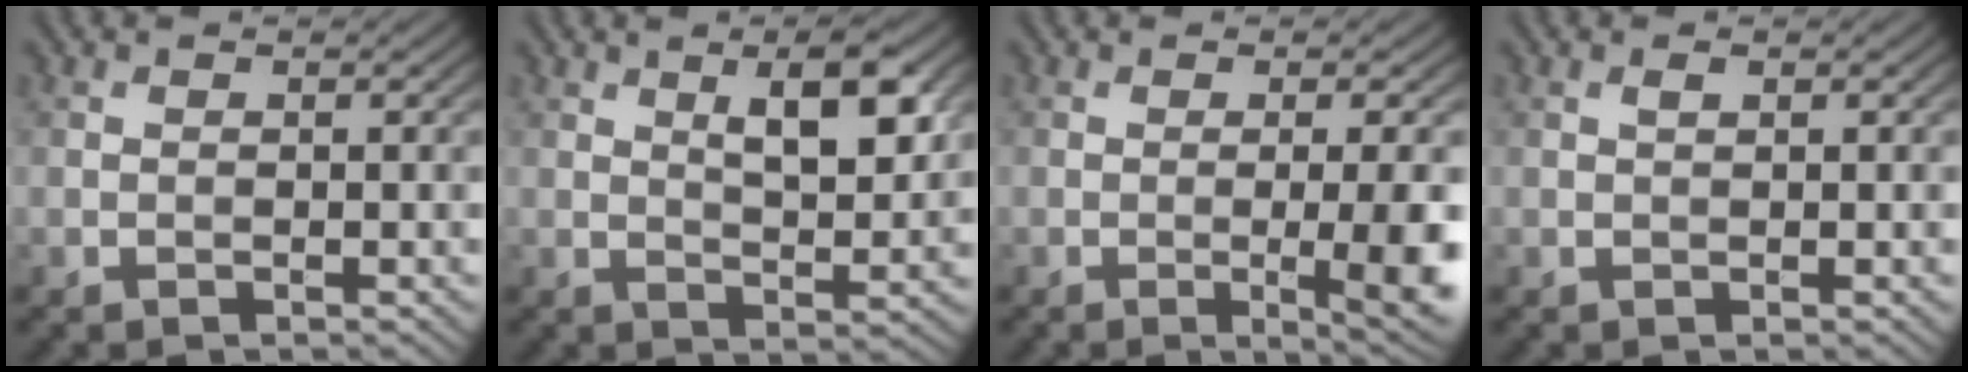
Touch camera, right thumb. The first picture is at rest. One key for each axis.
{"total": 6.8, "fx": 2.7, "fy": 2.5, "fz": 5.7, "tx": -0.090, "ty": 0.000, "tz": 0.044}
{"total": 6.7, "fx": -1.0, "fy": 1.3, "fz": 6.5, "tx": -0.096, "ty": -0.005, "tz": -0.009}
{"total": 0.7, "fx": 0.3, "fy": 0.2, "fz": 0.6, "tx": -0.012, "ty": 0.001, "tz": 0.006}